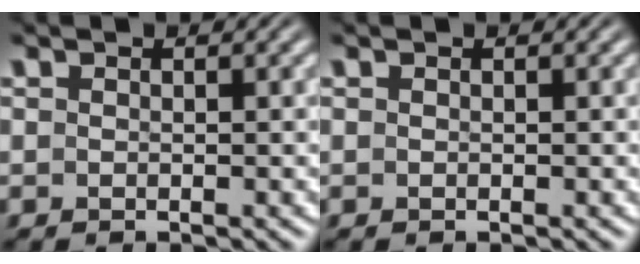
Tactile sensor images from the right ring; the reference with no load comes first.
{"total": 0.0}